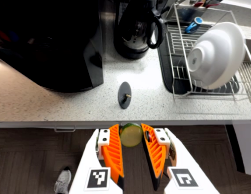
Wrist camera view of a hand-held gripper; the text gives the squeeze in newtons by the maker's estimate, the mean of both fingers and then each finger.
{"total": 10.2, "left": 10.3, "right": 10.1}